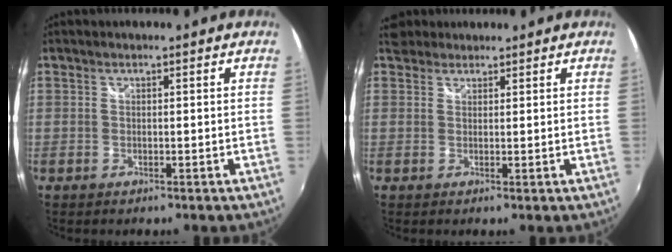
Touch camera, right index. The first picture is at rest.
{"total": 2.7, "force": [2.0, 1.8, 0.4], "torque": [-0.002, 0.013, 0.031]}